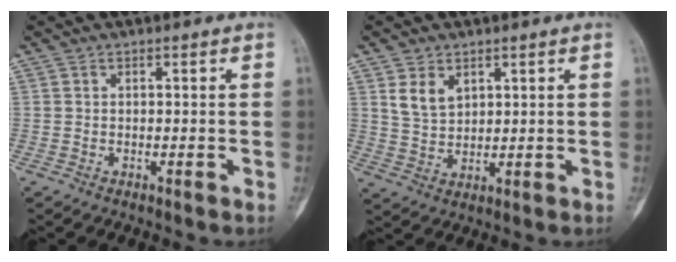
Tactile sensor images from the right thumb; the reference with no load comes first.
{"total": 5.1, "force": [2.5, 3.4, 2.9], "torque": [-0.042, -0.016, 0.056]}